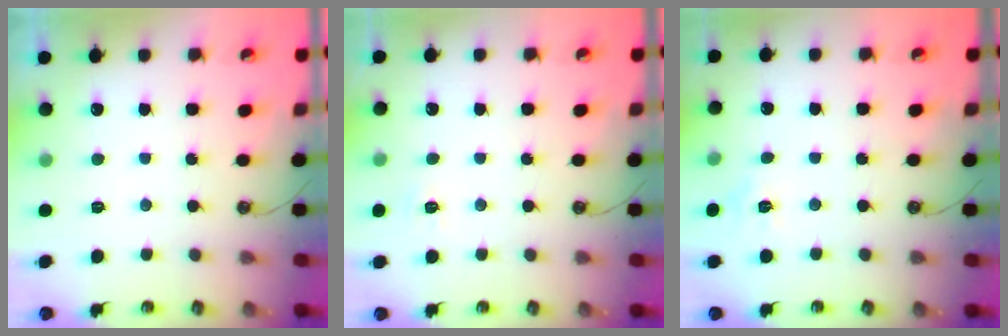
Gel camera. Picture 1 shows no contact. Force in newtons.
{"total": 4.2, "press": 4.2, "slide": 0.5}
{"total": 4.2, "press": 4.1, "slide": 0.5}